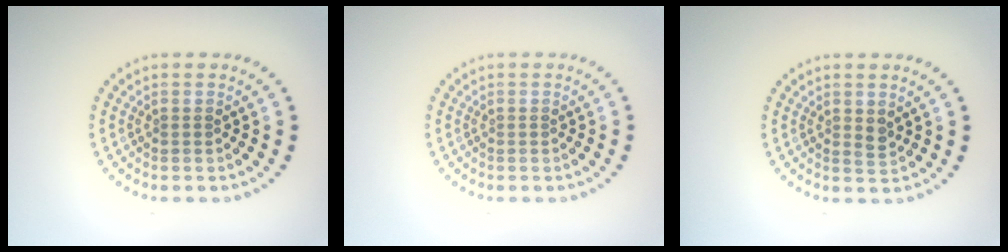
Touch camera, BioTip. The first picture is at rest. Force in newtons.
{"total": 0.0}
{"total": 0.9, "press": 0.9, "slide": 0.3}